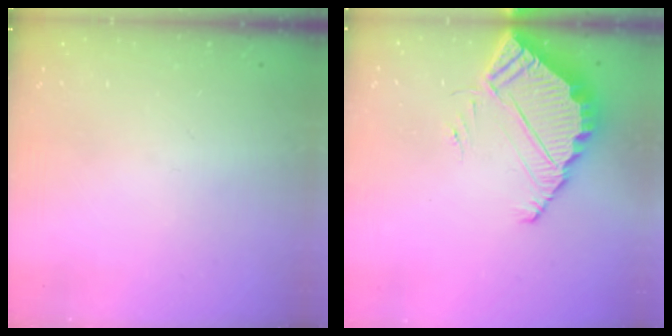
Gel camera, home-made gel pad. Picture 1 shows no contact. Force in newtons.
{"total": 5.7, "press": 5.7, "slide": 0.4}